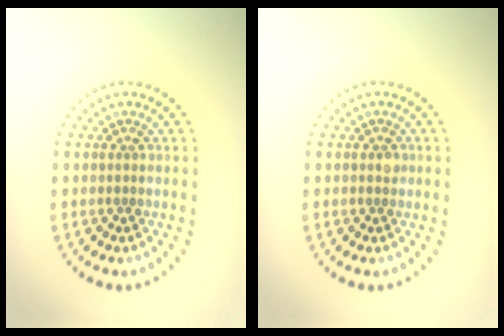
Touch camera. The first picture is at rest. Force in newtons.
{"total": 0.5, "press": 0.4, "slide": 0.3}